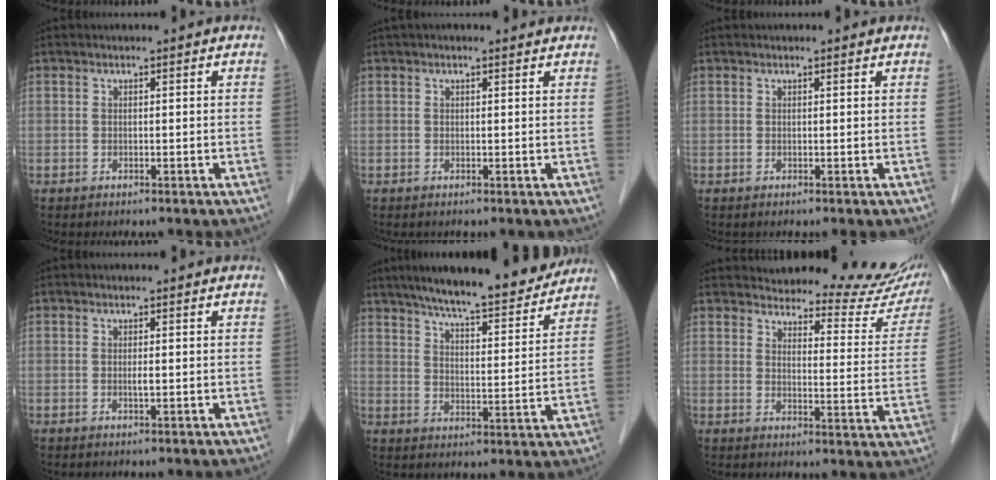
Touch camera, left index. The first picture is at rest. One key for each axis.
{"total": 2.5, "fx": 2.1, "fy": 0.8, "fz": 1.0, "tx": -0.015, "ty": 0.029, "tz": 0.025}
{"total": 0.5, "fx": 0.5, "fy": 0.1, "fz": 0.0, "tx": -0.005, "ty": 0.000, "tz": 0.007}
{"total": 0.7, "fx": 0.0, "fy": 0.1, "fz": 0.7, "tx": -0.017, "ty": -0.002, "tz": -0.001}
{"total": 16.9, "fx": 14.9, "fy": 2.0, "fz": 7.8, "tx": -0.115, "ty": 0.000, "tz": 0.212}
{"total": 20.6, "fx": 19.3, "fy": 4.1, "fz": 5.9, "tx": -0.050, "ty": -0.076, "tz": 0.209}